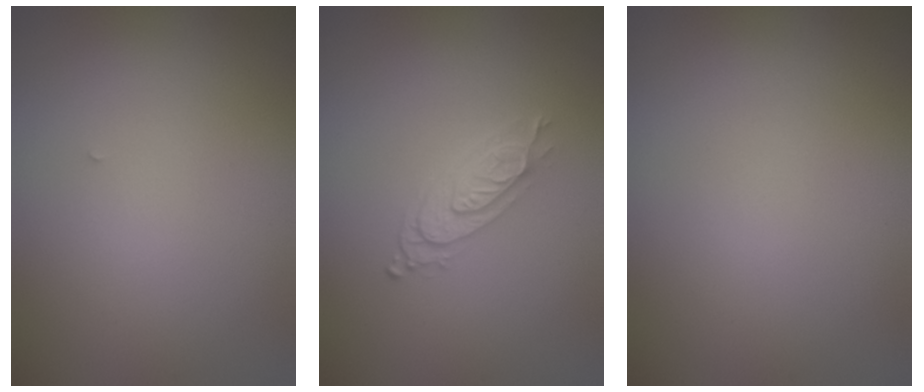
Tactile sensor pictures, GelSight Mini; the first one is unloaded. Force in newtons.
{"total": 2.8, "press": 2.2, "slide": 1.7}
{"total": 0.0}